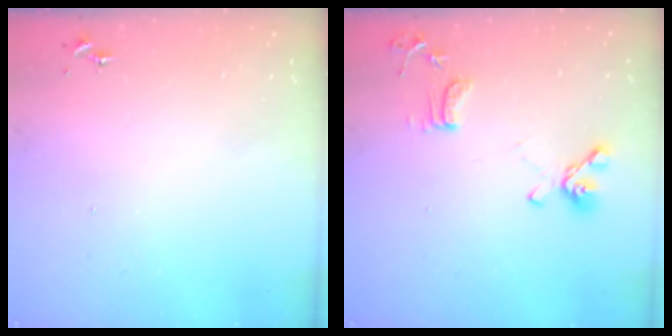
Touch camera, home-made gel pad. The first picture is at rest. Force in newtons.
{"total": 11.2, "press": 11.0, "slide": 2.0}